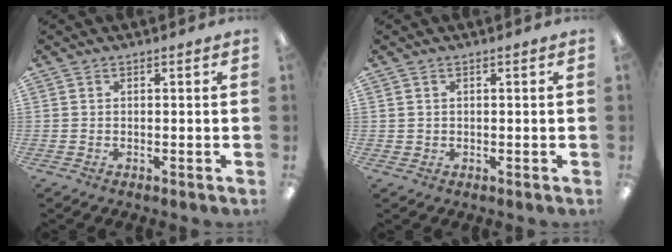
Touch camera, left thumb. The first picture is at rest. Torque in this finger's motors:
{"motor_torque": [-0.22, -0.15, -0.19, -0.19, -0.01]}